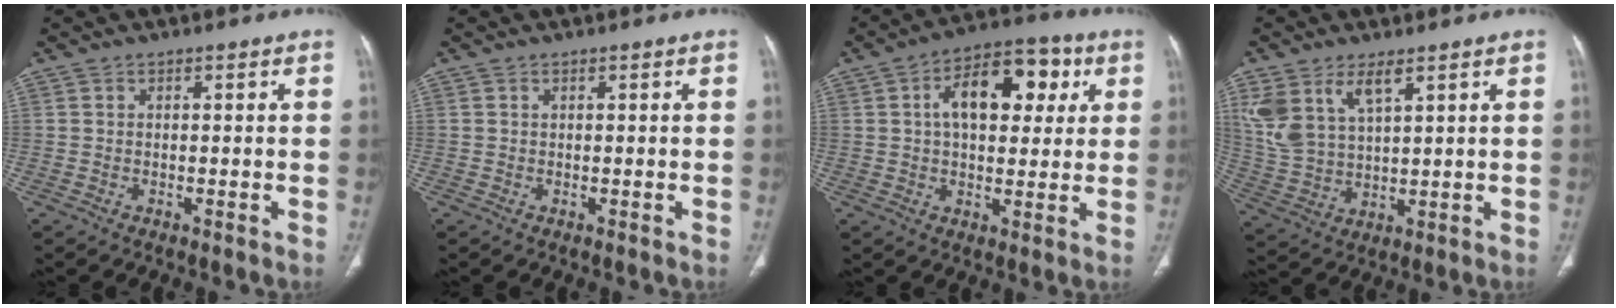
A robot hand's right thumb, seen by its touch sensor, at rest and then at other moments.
{"total": 0.0}
{"total": 14.8, "force": [4.0, 8.5, 11.4], "torque": [-0.143, 0.017, 0.056]}
{"total": 10.4, "force": [5.5, 5.0, 7.3], "torque": [-0.156, -0.013, 0.123]}